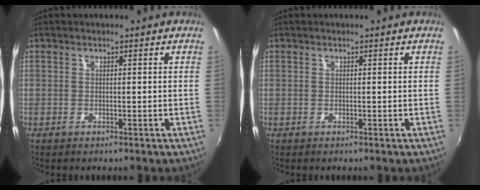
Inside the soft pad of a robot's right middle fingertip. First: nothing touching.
{"total": 0.0}